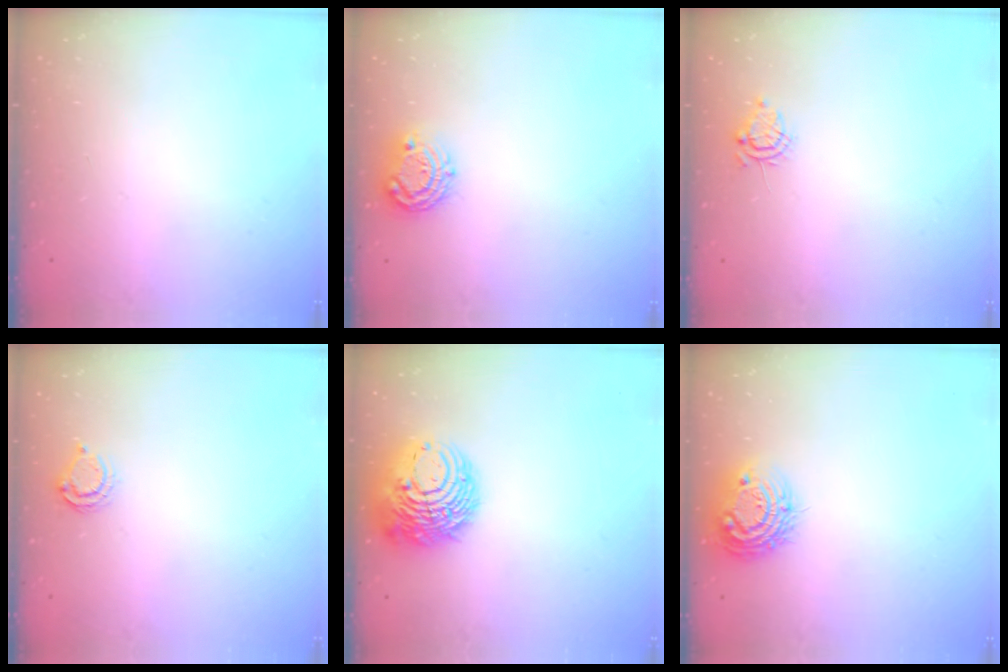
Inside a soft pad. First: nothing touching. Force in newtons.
{"total": 8.3, "press": 8.3, "slide": 0.3}
{"total": 6.1, "press": 6.0, "slide": 1.0}
{"total": 5.3, "press": 5.3, "slide": 0.7}
{"total": 13.3, "press": 13.3, "slide": 1.2}
{"total": 11.6, "press": 11.6, "slide": 0.8}